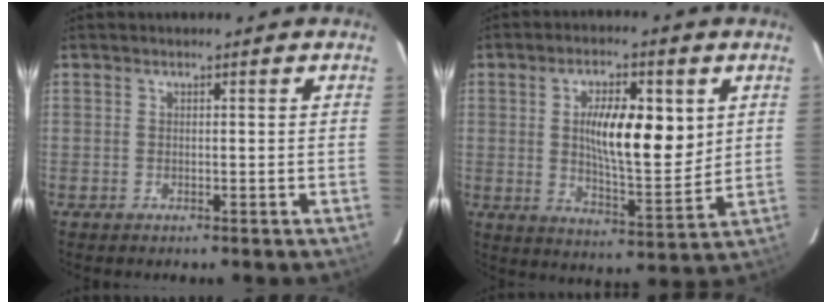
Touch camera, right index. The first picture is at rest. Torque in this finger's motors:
{"motor_torque": [1.15, 0.87, 0.26, 0.13]}